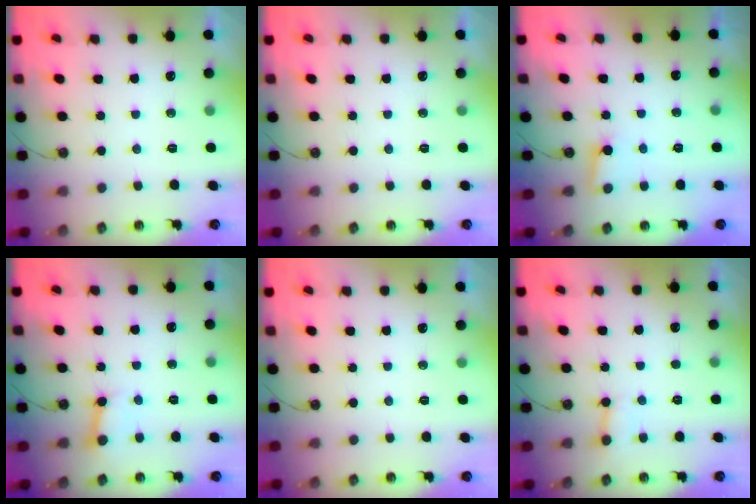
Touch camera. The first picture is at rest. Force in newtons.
{"total": 0.0}
{"total": 4.1, "press": 4.1, "slide": 0.3}
{"total": 4.4, "press": 4.3, "slide": 0.7}
{"total": 0.0}
{"total": 6.4, "press": 6.4, "slide": 0.8}